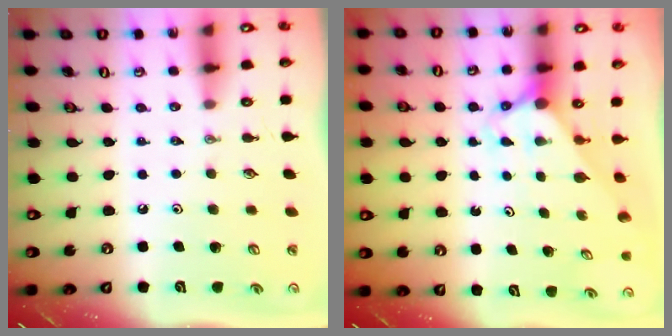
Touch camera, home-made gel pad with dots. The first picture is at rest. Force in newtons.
{"total": 2.6, "press": 2.5, "slide": 0.3}